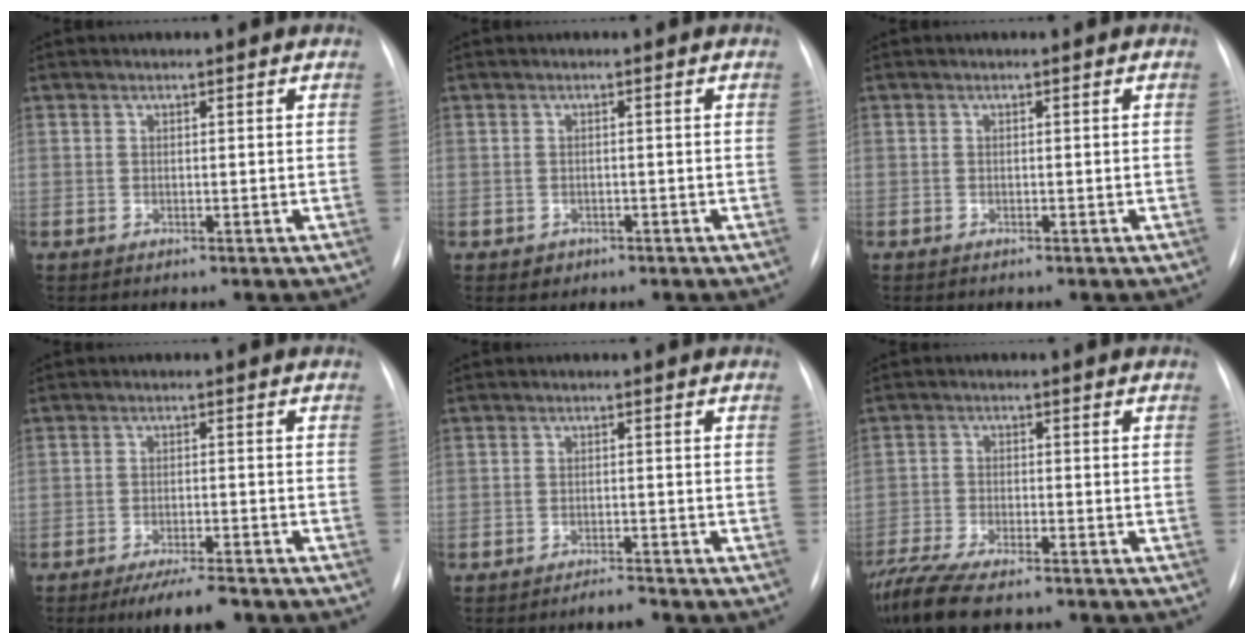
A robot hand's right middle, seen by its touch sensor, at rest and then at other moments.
{"total": 1.5, "force": [-0.8, 1.2, 0.1], "torque": [-0.003, 0.004, -0.007]}
{"total": 0.0}
{"total": 6.5, "force": [-5.1, 1.2, 3.8], "torque": [-0.056, -0.010, -0.077]}
{"total": 1.7, "force": [-1.7, 0.1, 0.4], "torque": [-0.006, -0.003, -0.025]}
{"total": 11.9, "force": [-9.8, 2.5, 6.3], "torque": [-0.114, -0.020, -0.159]}